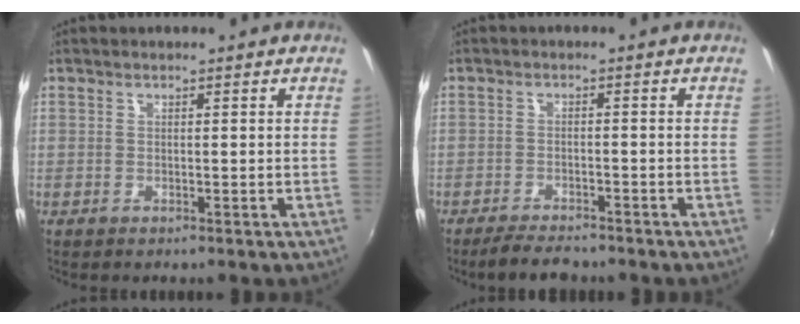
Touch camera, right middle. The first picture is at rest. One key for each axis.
{"total": 5.4, "fx": -4.7, "fy": 1.3, "fz": 2.1, "tx": -0.059, "ty": -0.012, "tz": -0.079}